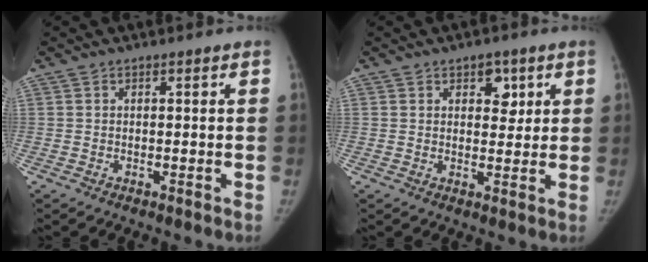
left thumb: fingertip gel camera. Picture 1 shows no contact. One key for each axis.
{"total": 4.4, "fx": 2.1, "fy": 3.0, "fz": 2.6, "tx": -0.005, "ty": -0.009, "tz": 0.027}